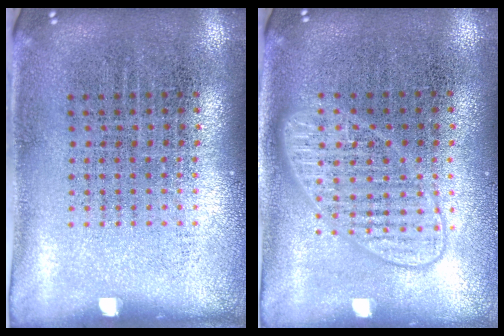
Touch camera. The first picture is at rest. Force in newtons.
{"total": 2.8, "press": 2.7, "slide": 0.4}